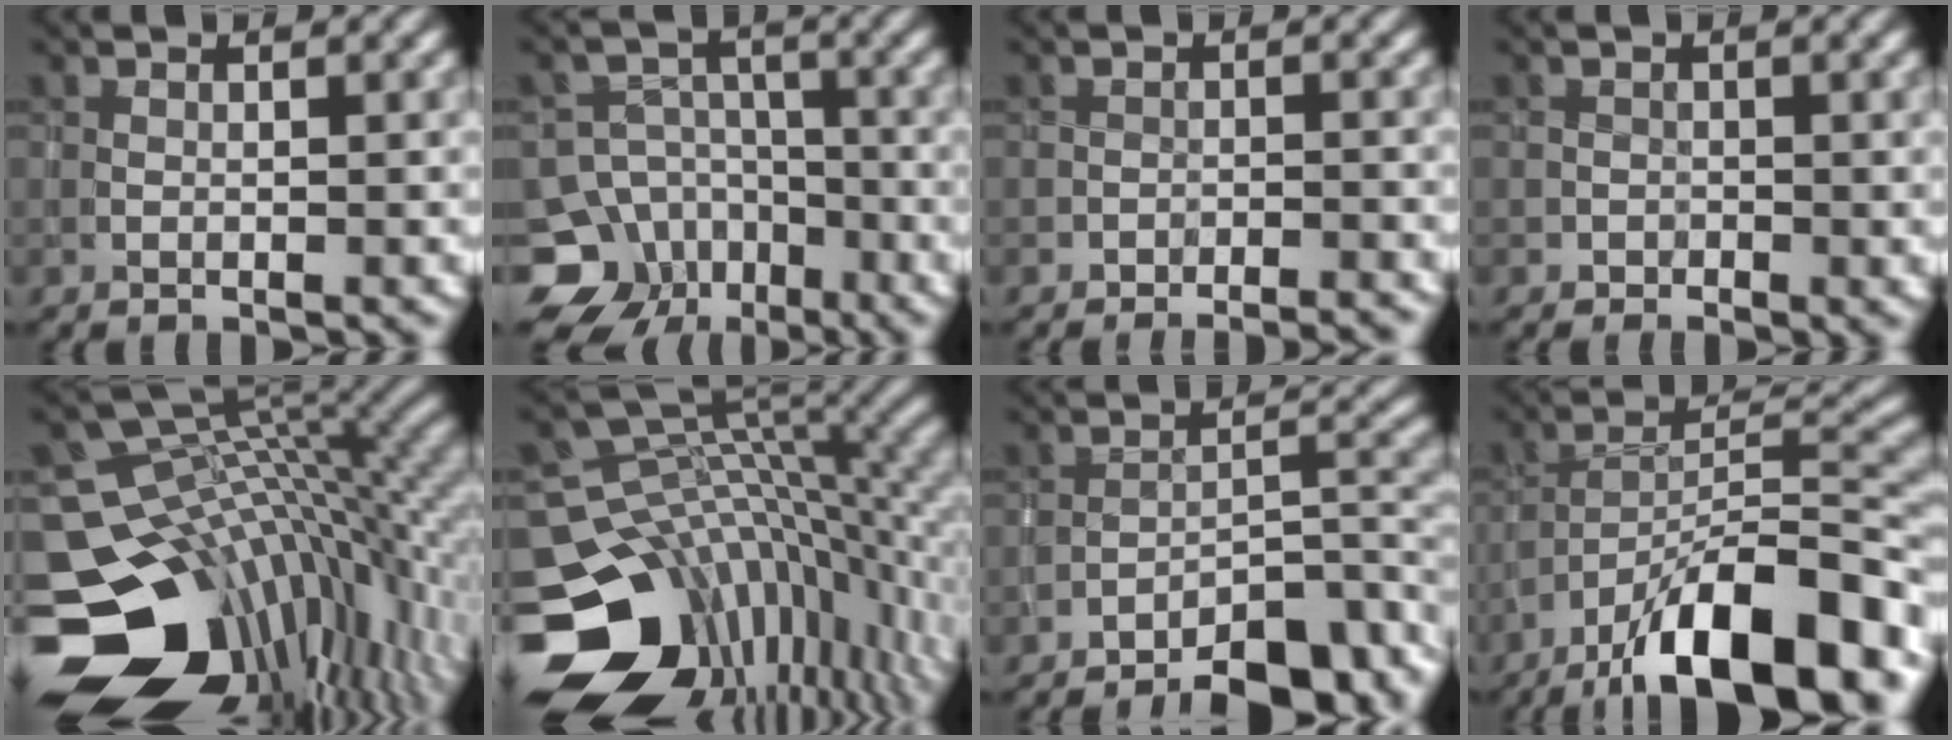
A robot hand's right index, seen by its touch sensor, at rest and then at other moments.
{"total": 10.9, "force": [-6.7, 8.4, 1.8], "torque": [-0.040, -0.012, -0.127]}
{"total": 3.4, "force": [-3.3, 0.5, 0.6], "torque": [-0.003, 0.012, -0.039]}
{"total": 0.8, "force": [-0.4, 0.6, 0.0], "torque": [0.005, -0.004, -0.009]}
{"total": 18.7, "force": [-8.8, 12.5, 10.7], "torque": [-0.177, -0.012, -0.090]}
{"total": 17.0, "force": [-7.6, 12.0, 9.4], "torque": [-0.180, 0.000, -0.094]}
{"total": 9.0, "force": [-7.1, 2.6, 4.9], "torque": [-0.052, 0.010, -0.116]}
{"total": 13.9, "force": [-9.4, 3.9, 9.4], "torque": [-0.141, 0.019, -0.164]}